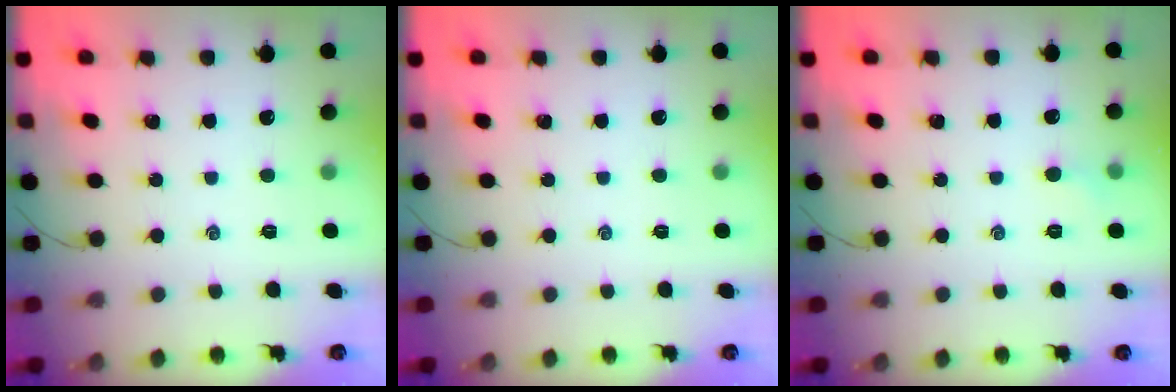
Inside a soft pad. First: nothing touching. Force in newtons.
{"total": 0.0}
{"total": 3.3, "press": 3.1, "slide": 1.1}